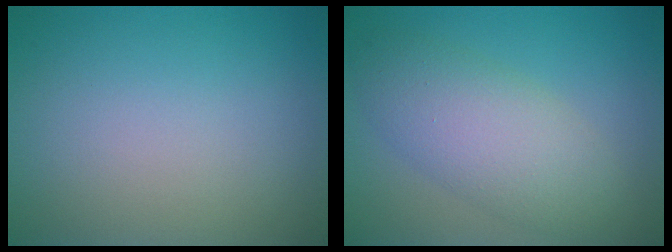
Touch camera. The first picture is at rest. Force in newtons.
{"total": 5.7, "press": 5.7, "slide": 0.1}